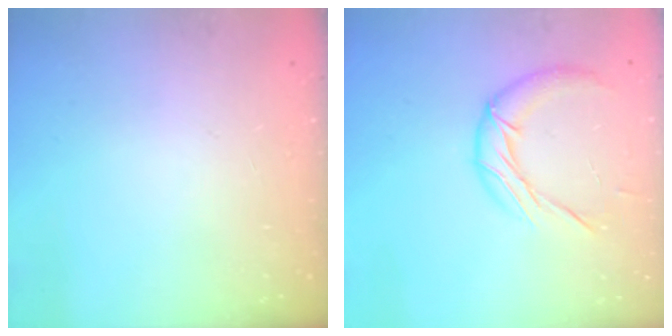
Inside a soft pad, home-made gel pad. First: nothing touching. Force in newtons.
{"total": 12.0, "press": 11.9, "slide": 0.7}